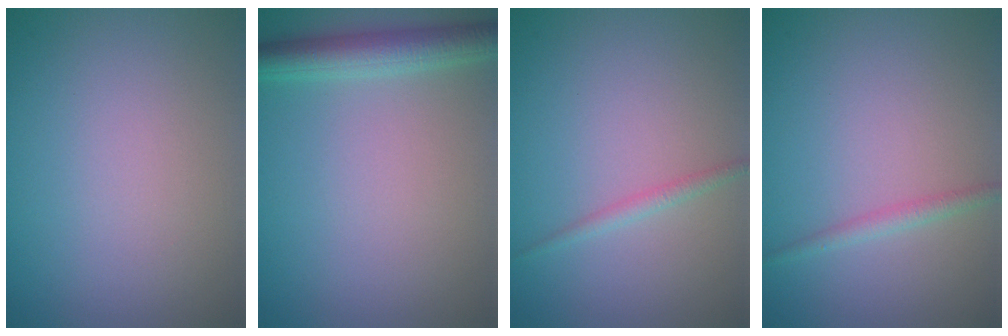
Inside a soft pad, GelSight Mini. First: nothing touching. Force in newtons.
{"total": 3.5, "press": 3.5, "slide": 0.1}
{"total": 1.1, "press": 1.1, "slide": 0.0}
{"total": 1.3, "press": 1.3, "slide": 0.1}